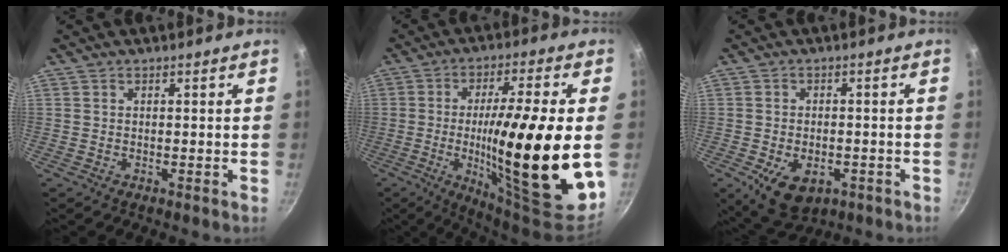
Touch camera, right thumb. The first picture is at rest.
{"total": 26.0, "force": [-2.1, 5.2, 25.4], "torque": [-0.393, -0.005, -0.025]}
{"total": 9.2, "force": [-3.5, 5.7, 6.3], "torque": [-0.085, 0.004, -0.040]}